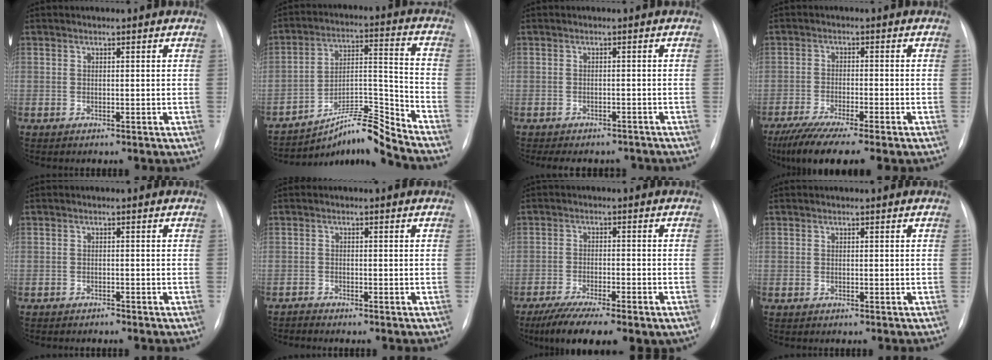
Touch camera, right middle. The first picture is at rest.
{"total": 9.9, "force": [-9.1, -1.3, 3.6], "torque": [-0.059, 0.039, -0.153]}
{"total": 8.9, "force": [-7.8, 3.3, 2.6], "torque": [-0.036, 0.007, -0.089]}
{"total": 9.9, "force": [-7.4, 0.6, 6.4], "torque": [-0.104, -0.024, -0.121]}
{"total": 0.8, "force": [-0.8, 0.1, 0.1], "torque": [-0.005, 0.000, -0.016]}
{"total": 1.0, "force": [-0.9, -0.2, -0.3], "torque": [0.005, -0.006, -0.021]}
{"total": 12.5, "force": [-8.6, 3.2, 8.4], "torque": [-0.140, -0.020, -0.135]}
{"total": 0.0}